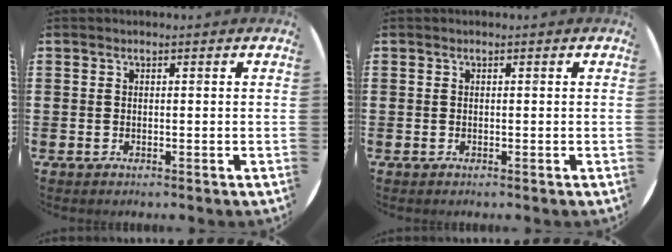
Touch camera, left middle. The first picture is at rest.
{"total": 0.0}